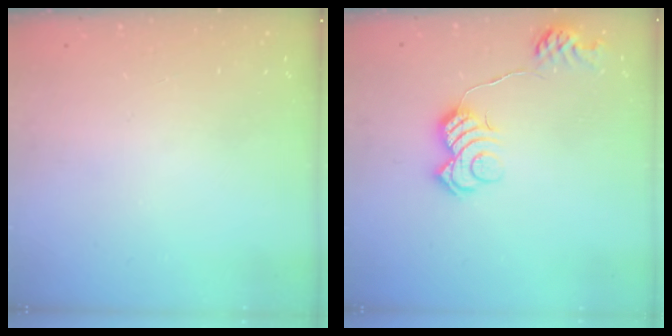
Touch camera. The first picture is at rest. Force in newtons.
{"total": 11.9, "press": 11.9, "slide": 0.2}